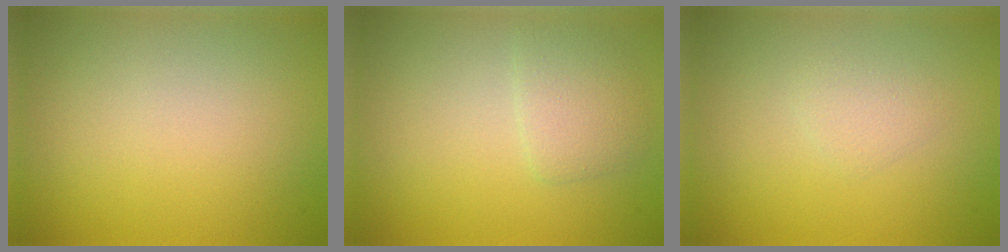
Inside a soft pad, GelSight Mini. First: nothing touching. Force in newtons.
{"total": 2.4, "press": 2.4, "slide": 0.0}
{"total": 1.1, "press": 1.1, "slide": 0.0}